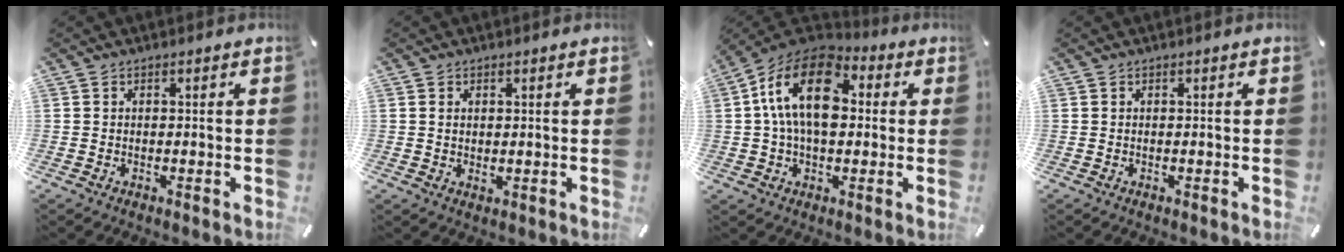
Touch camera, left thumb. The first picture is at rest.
{"total": 1.4, "force": [0.3, 0.9, 0.9], "torque": [-0.021, 0.004, 0.005]}
{"total": 17.0, "force": [3.1, 10.8, 12.8], "torque": [-0.257, 0.003, 0.048]}
{"total": 0.0}